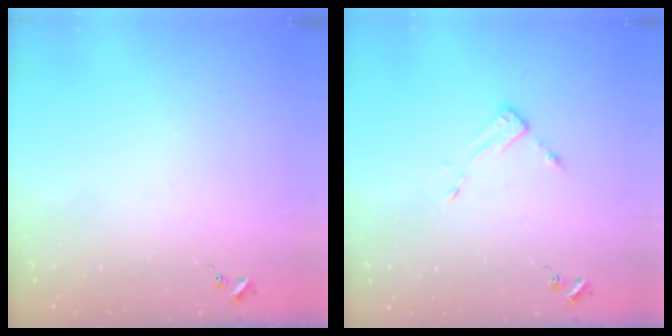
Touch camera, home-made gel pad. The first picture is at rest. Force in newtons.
{"total": 3.1, "press": 3.1, "slide": 0.3}